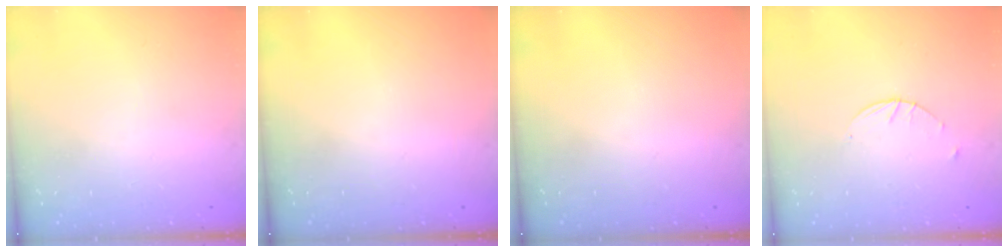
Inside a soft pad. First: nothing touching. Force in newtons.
{"total": 0.0}
{"total": 0.0}
{"total": 1.7, "press": 1.7, "slide": 0.3}